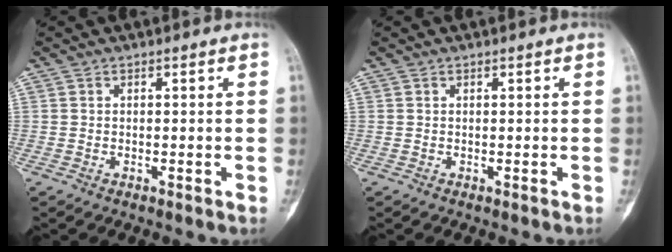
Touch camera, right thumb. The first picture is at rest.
{"total": 0.0}